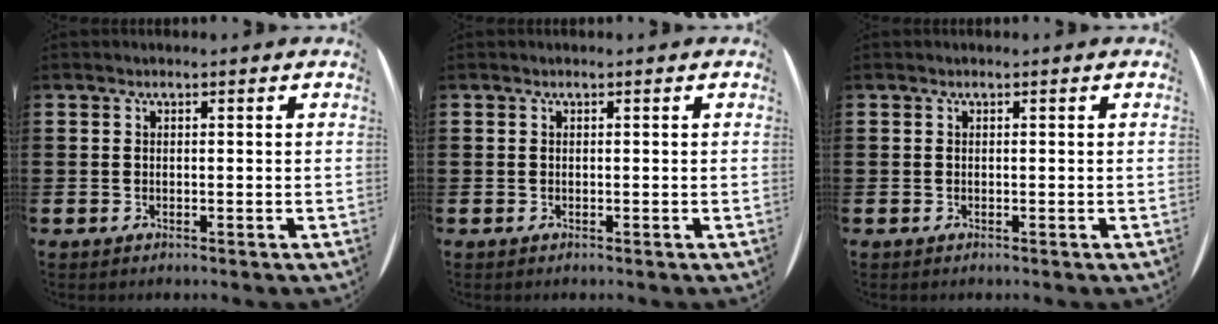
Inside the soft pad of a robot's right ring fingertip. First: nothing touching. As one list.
[{"total": 0.0}, {"total": 0.0}]